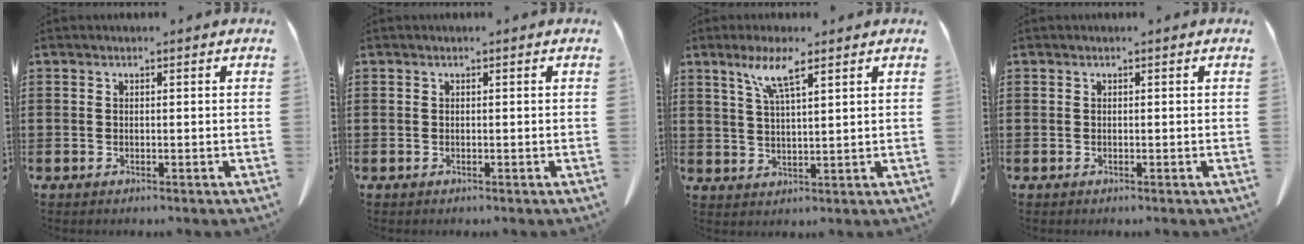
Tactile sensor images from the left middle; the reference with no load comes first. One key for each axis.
{"total": 0.0}
{"total": 6.3, "fx": 3.8, "fy": 0.9, "fz": 4.9, "tx": -0.108, "ty": 0.006, "tz": 0.065}
{"total": 0.0}